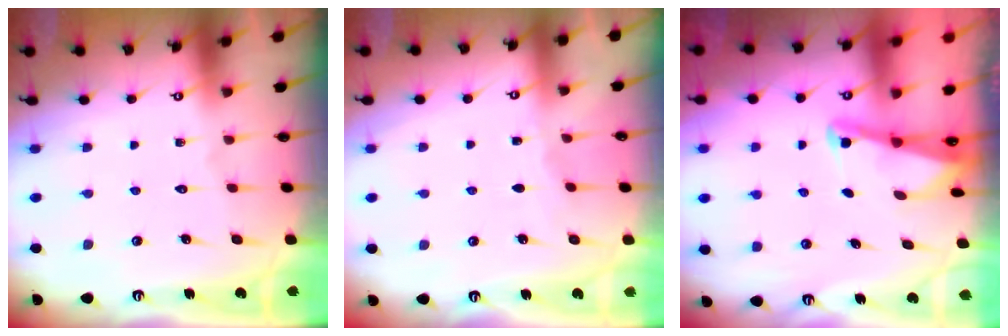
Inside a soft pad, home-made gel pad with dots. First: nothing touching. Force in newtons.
{"total": 2.8, "press": 2.8, "slide": 0.4}
{"total": 2.1, "press": 2.1, "slide": 0.3}